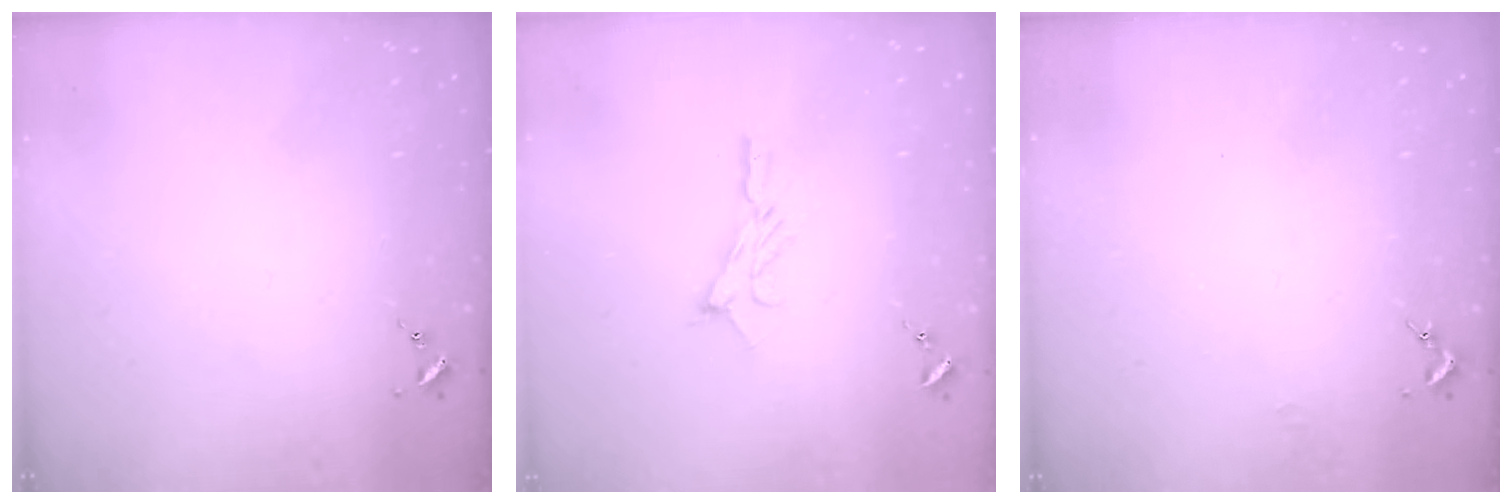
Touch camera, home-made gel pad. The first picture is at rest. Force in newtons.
{"total": 8.3, "press": 8.3, "slide": 0.6}
{"total": 1.4, "press": 1.4, "slide": 0.1}